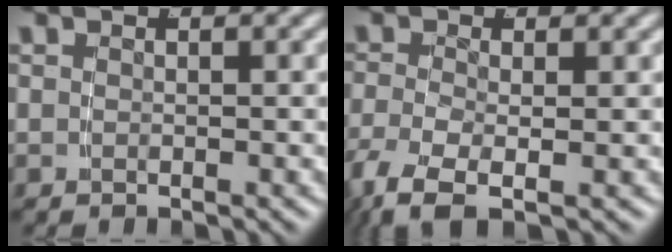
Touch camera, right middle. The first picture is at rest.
{"total": 4.4, "force": [-2.5, 1.9, 3.0], "torque": [-0.085, -0.032, -0.023]}